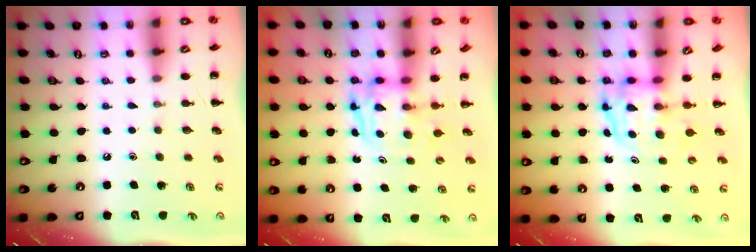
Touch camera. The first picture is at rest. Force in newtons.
{"total": 4.0, "press": 3.9, "slide": 0.4}
{"total": 4.0, "press": 3.9, "slide": 0.7}